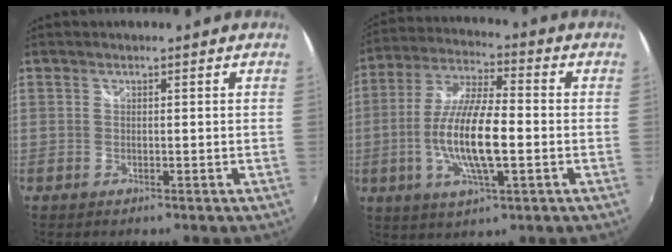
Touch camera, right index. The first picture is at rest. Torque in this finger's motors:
{"motor_torque": [1.75, -0.38, 1.05, 0.21]}